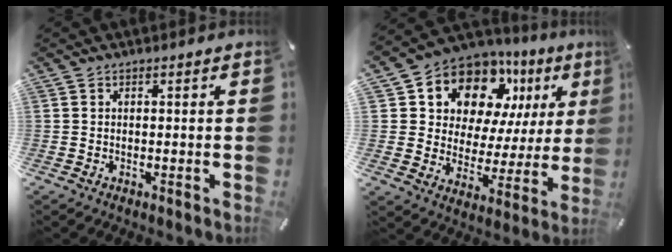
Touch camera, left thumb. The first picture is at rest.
{"total": 13.2, "force": [8.6, 8.8, 5.0], "torque": [-0.085, -0.064, 0.155]}